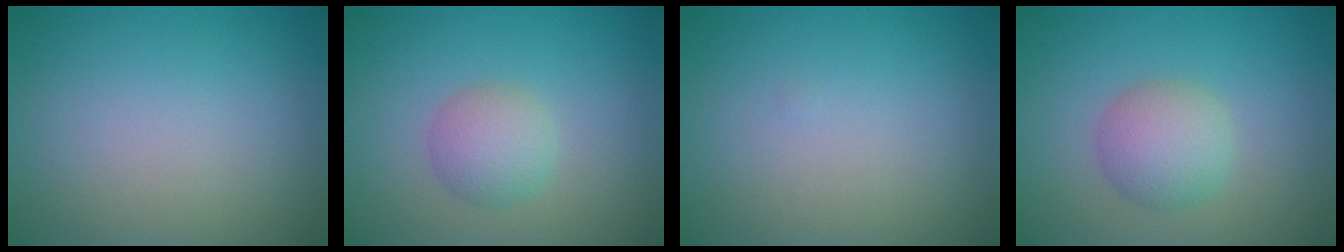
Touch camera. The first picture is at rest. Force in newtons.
{"total": 2.7, "press": 2.7, "slide": 0.1}
{"total": 0.0}
{"total": 3.4, "press": 3.4, "slide": 0.1}